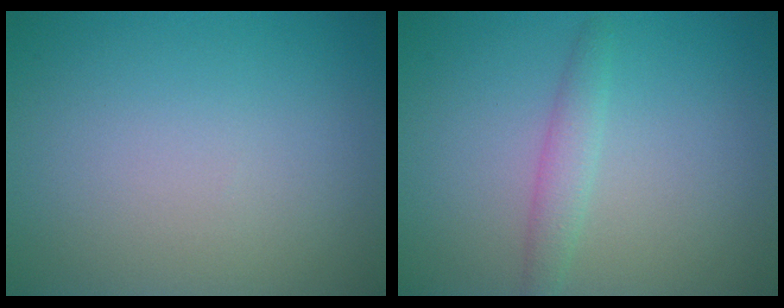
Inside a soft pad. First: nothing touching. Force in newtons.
{"total": 1.8, "press": 1.8, "slide": 0.1}